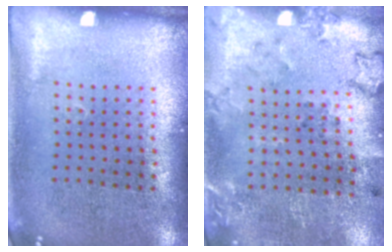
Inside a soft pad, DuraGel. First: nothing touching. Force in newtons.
{"total": 2.0, "press": 1.4, "slide": 1.4}